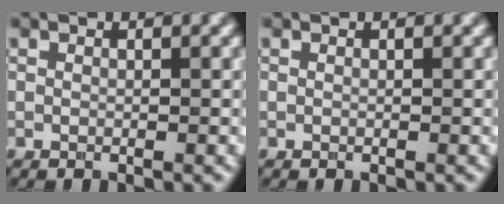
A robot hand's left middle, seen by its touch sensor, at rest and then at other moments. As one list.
[{"total": 0.0}]